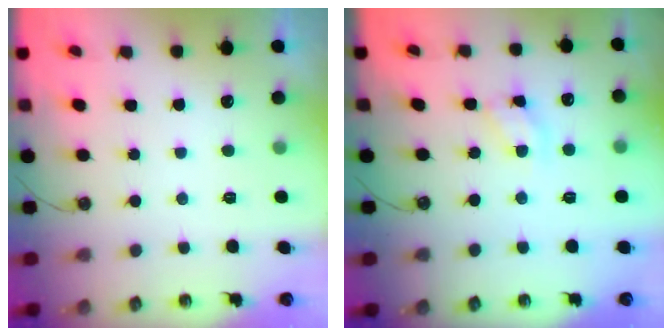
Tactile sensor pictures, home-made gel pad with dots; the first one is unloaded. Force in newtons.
{"total": 6.4, "press": 6.4, "slide": 0.5}